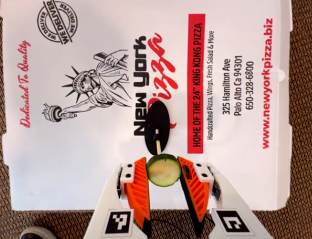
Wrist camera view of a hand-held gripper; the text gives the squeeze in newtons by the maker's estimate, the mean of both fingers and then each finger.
{"total": 8.2, "left": 7.8, "right": 8.6}